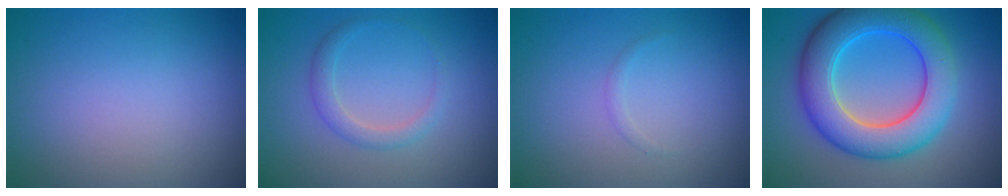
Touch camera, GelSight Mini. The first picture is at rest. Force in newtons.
{"total": 1.8, "press": 1.8, "slide": 0.0}
{"total": 0.5, "press": 0.5, "slide": 0.0}
{"total": 9.0, "press": 9.0, "slide": 0.2}